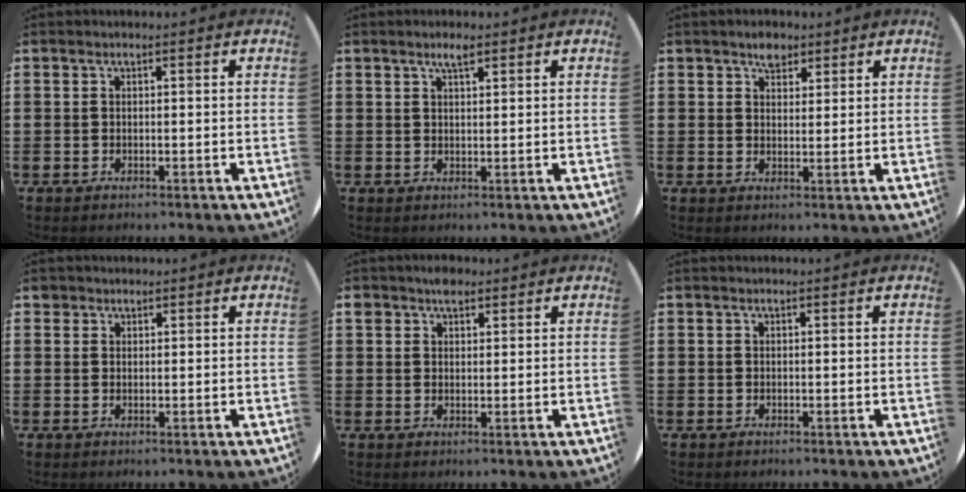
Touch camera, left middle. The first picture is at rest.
{"total": 2.1, "force": [1.7, 0.4, 1.2], "torque": [-0.025, 0.005, 0.029]}
{"total": 2.6, "force": [2.1, 1.5, 0.7], "torque": [0.002, -0.003, 0.036]}
{"total": 1.1, "force": [1.0, 0.6, 0.0], "torque": [-0.001, 0.003, 0.019]}
{"total": 2.5, "force": [2.0, 1.4, 0.6], "torque": [-0.005, 0.003, 0.036]}
{"total": 0.0}